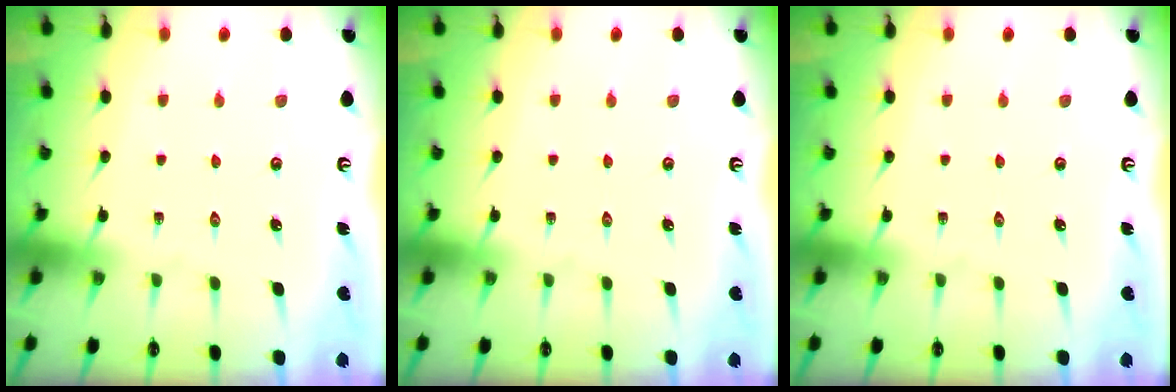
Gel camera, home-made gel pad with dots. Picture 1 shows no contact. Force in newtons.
{"total": 0.0}
{"total": 0.0}